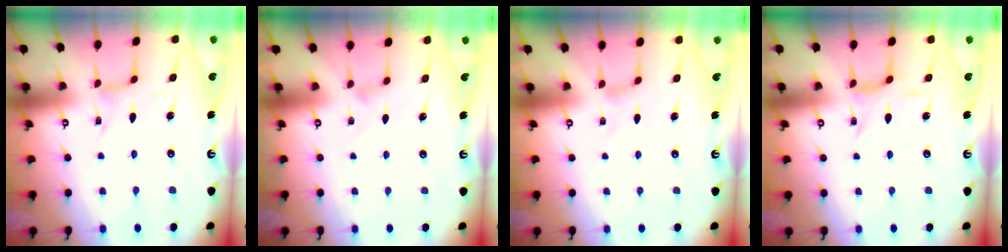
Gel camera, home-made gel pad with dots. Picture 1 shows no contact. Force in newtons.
{"total": 1.5, "press": 1.4, "slide": 0.4}
{"total": 1.2, "press": 1.2, "slide": 0.3}
{"total": 2.5, "press": 2.5, "slide": 0.2}